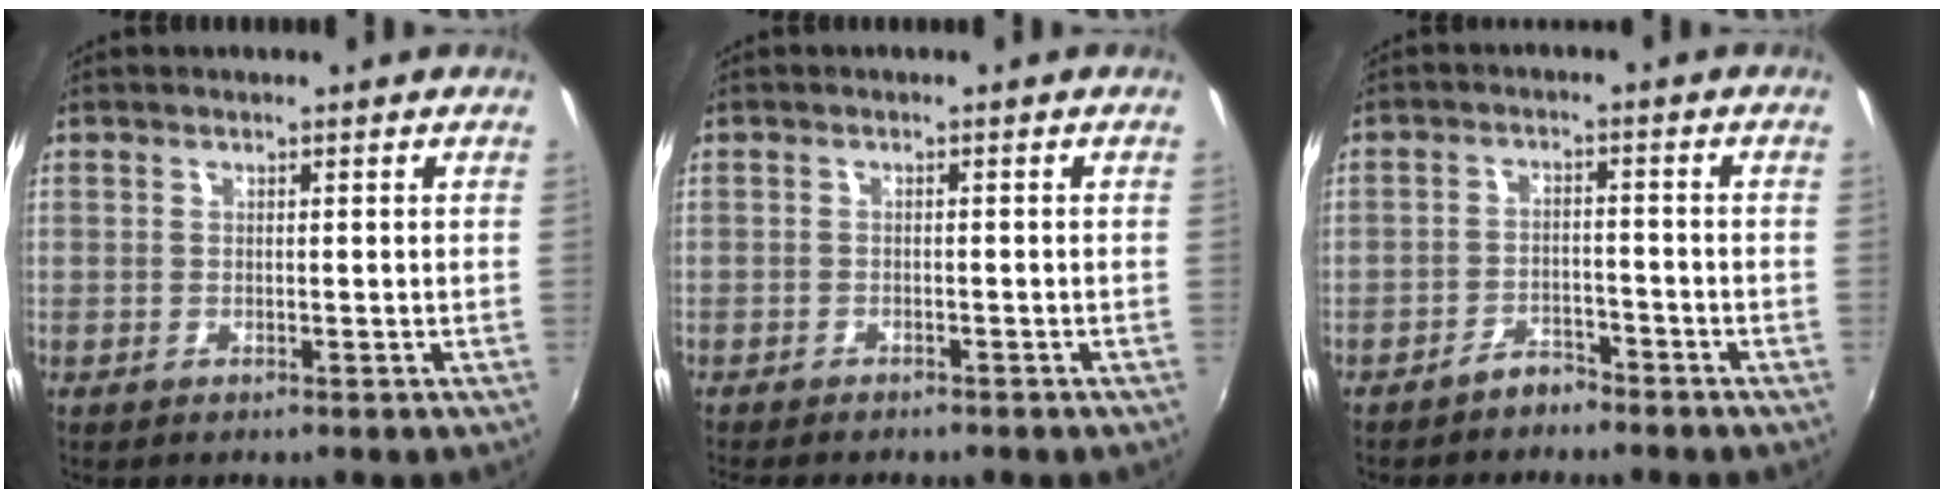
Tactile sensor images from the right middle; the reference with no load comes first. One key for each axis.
{"total": 4.4, "fx": -3.9, "fy": 1.1, "fz": 1.8, "tx": -0.043, "ty": -0.015, "tz": -0.058}
{"total": 3.4, "fx": -3.1, "fy": 1.2, "fz": 0.9, "tx": -0.030, "ty": 0.010, "tz": -0.046}